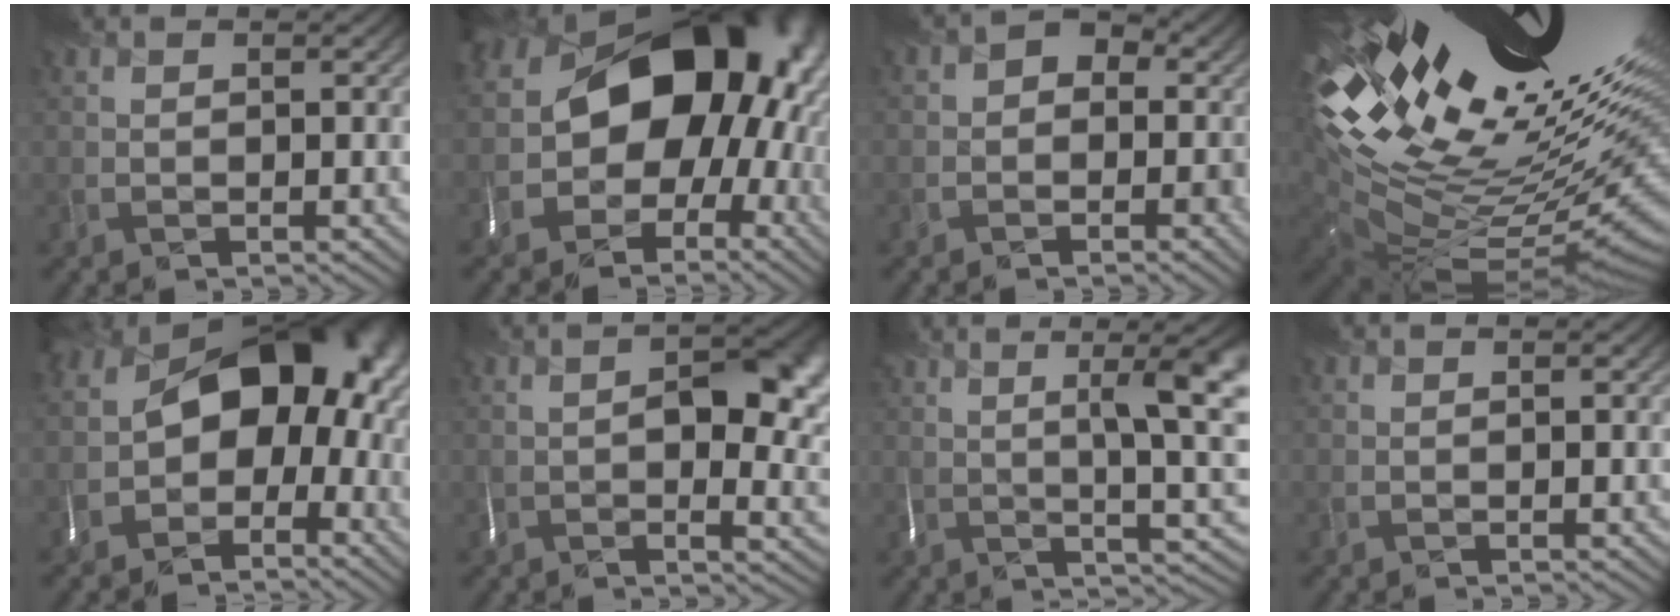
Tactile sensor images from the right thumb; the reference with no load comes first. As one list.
[{"total": 20.8, "force": [0.3, 16.9, 12.2], "torque": [-0.141, -0.017, -0.026]}, {"total": 4.2, "force": [-1.1, 3.4, 2.1], "torque": [-0.018, 0.000, -0.028]}, {"total": 20.3, "force": [6.5, 9.1, 17.0], "torque": [-0.294, 0.008, 0.132]}, {"total": 15.7, "force": [-1.3, 11.3, 10.7], "torque": [-0.131, -0.013, -0.013]}, {"total": 9.9, "force": [1.2, 5.1, 8.4], "torque": [-0.125, -0.009, 0.019]}, {"total": 12.7, "force": [3.4, 3.1, 11.8], "torque": [-0.167, 0.035, 0.061]}, {"total": 0.0}]